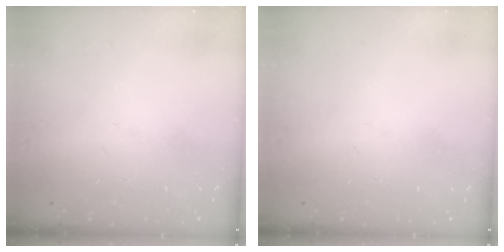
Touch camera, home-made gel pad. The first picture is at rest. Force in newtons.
{"total": 0.0}